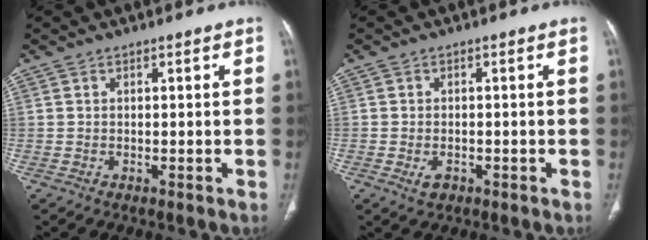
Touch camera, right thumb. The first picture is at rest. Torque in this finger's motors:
{"motor_torque": [-0.23, -0.03, -0.16, -0.18, 0.09]}